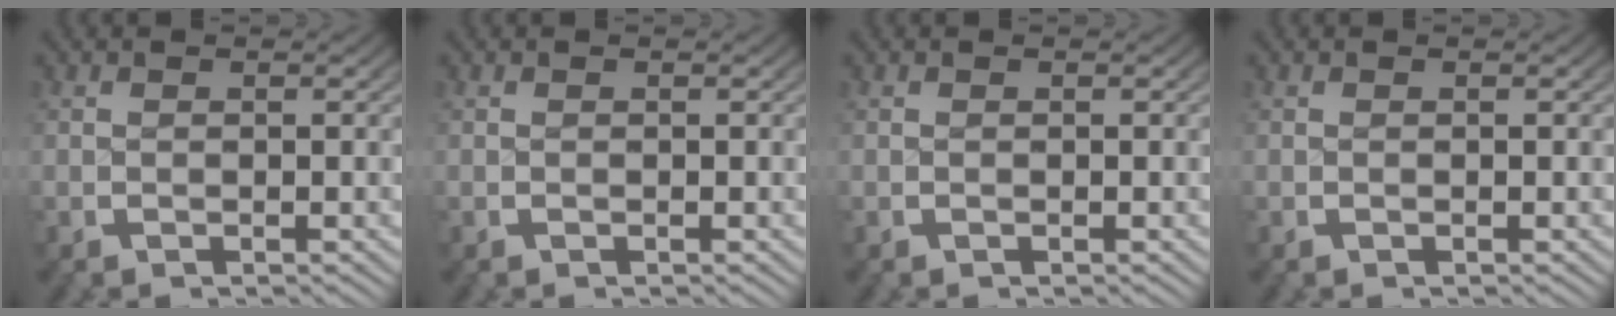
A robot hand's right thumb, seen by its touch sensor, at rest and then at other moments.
{"total": 0.0}
{"total": 0.0}
{"total": 0.0}